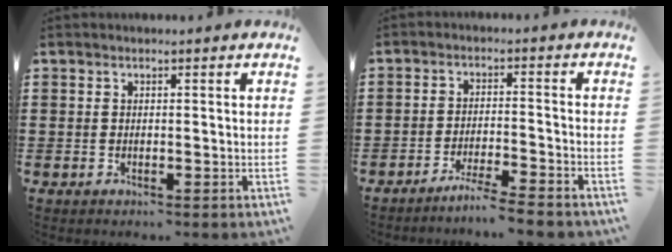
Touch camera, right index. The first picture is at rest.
{"total": 4.2, "force": [-3.9, -0.6, 1.5], "torque": [-0.032, -0.010, -0.078]}